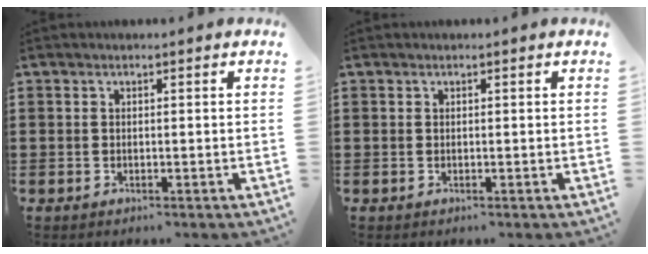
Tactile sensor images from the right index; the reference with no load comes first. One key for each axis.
{"total": 0.0}